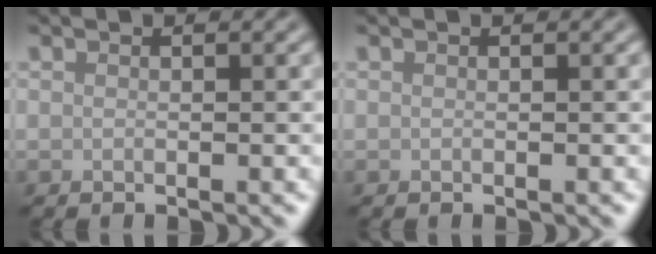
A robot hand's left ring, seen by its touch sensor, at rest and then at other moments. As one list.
[{"total": 0.0}]